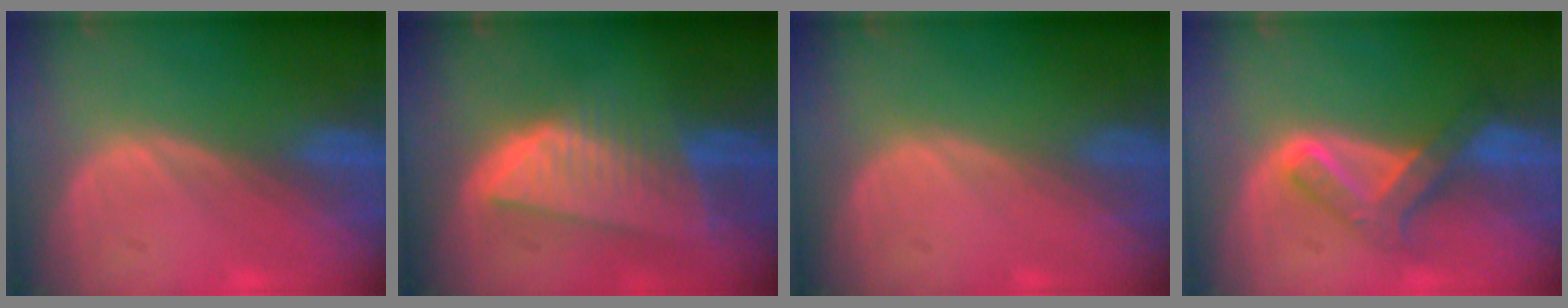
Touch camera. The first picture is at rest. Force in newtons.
{"total": 8.4, "press": 7.4, "slide": 3.9}
{"total": 0.0}
{"total": 6.4, "press": 6.0, "slide": 2.1}